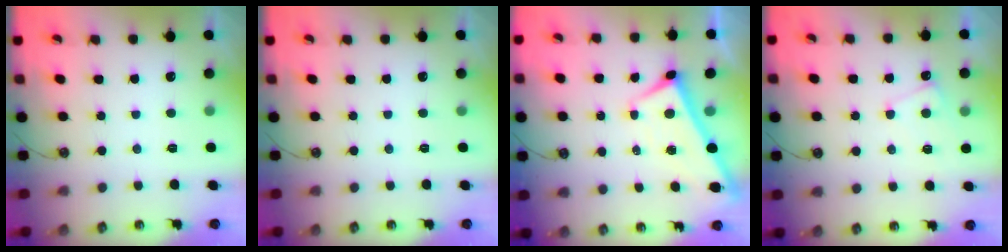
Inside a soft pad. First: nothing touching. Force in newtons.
{"total": 0.0}
{"total": 2.2, "press": 2.2, "slide": 0.3}
{"total": 0.9, "press": 0.7, "slide": 0.5}